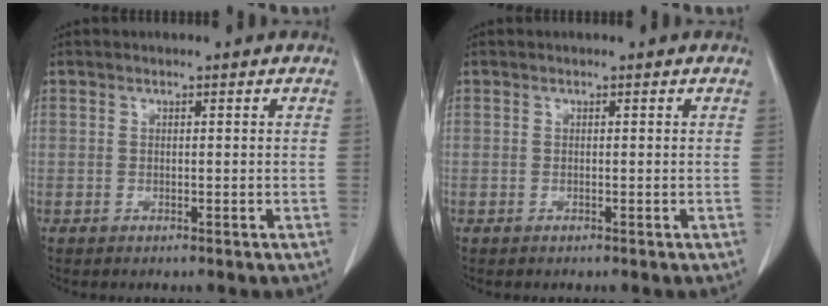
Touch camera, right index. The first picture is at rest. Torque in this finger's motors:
{"motor_torque": [-0.02, 0.02, 0.00, 0.00]}